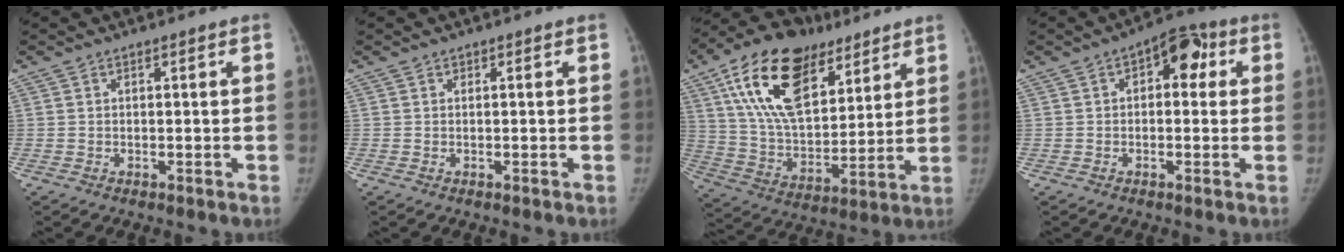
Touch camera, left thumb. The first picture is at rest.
{"total": 0.0}
{"total": 24.4, "force": [13.0, 13.2, 15.9], "torque": [-0.261, -0.026, 0.232]}
{"total": 7.3, "force": [1.9, 4.2, 5.7], "torque": [-0.035, 0.011, 0.010]}